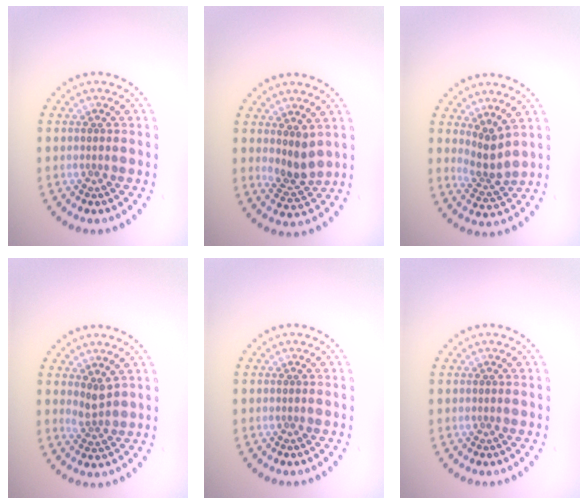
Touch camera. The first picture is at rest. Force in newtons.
{"total": 2.4, "press": 2.0, "slide": 1.3}
{"total": 2.6, "press": 2.0, "slide": 1.8}
{"total": 1.8, "press": 1.3, "slide": 1.3}
{"total": 0.0}
{"total": 0.0}